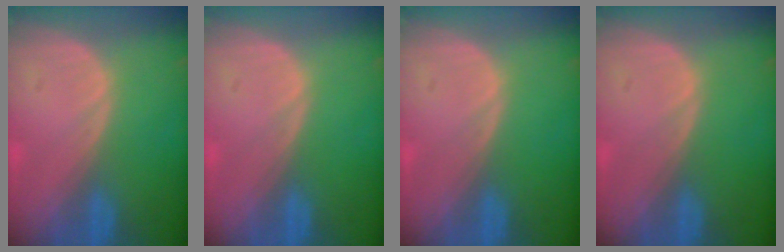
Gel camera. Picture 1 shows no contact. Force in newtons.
{"total": 0.0}
{"total": 0.0}
{"total": 0.0}